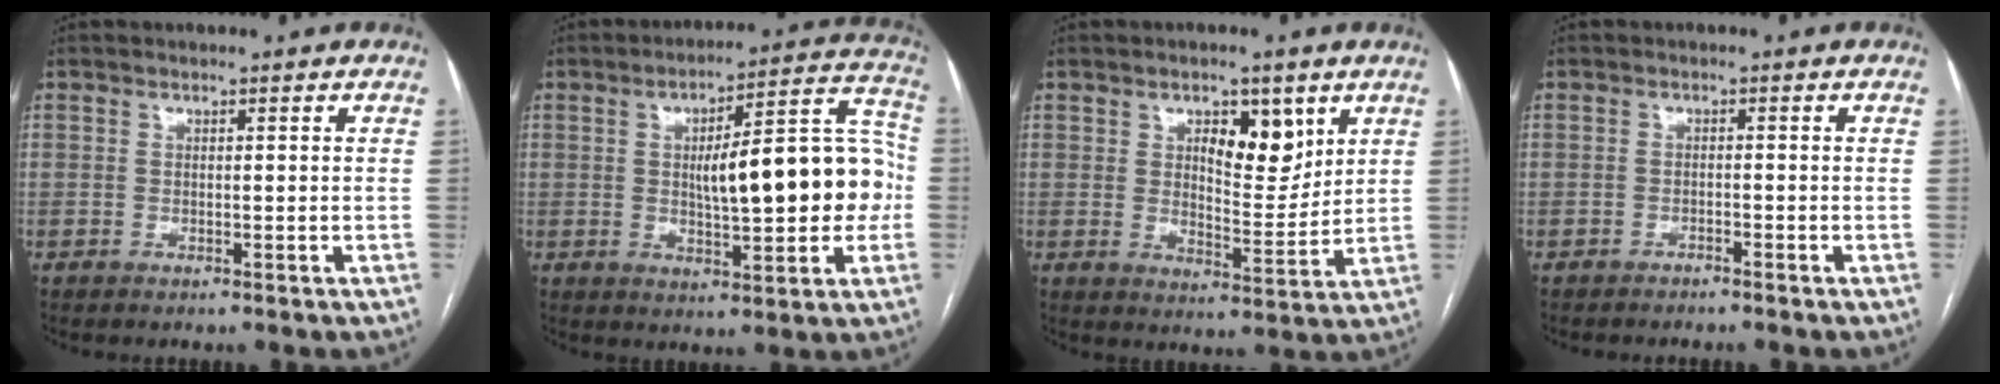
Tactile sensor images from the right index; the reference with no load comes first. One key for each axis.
{"total": 17.1, "fx": -0.2, "fy": 4.5, "fz": 16.5, "tx": -0.225, "ty": 0.039, "tz": 0.003}
{"total": 7.8, "fx": 3.7, "fy": 3.3, "fz": 6.1, "tx": -0.088, "ty": -0.002, "tz": 0.060}
{"total": 1.2, "fx": -1.1, "fy": 0.0, "fz": 0.4, "tx": -0.010, "ty": 0.000, "tz": -0.018}